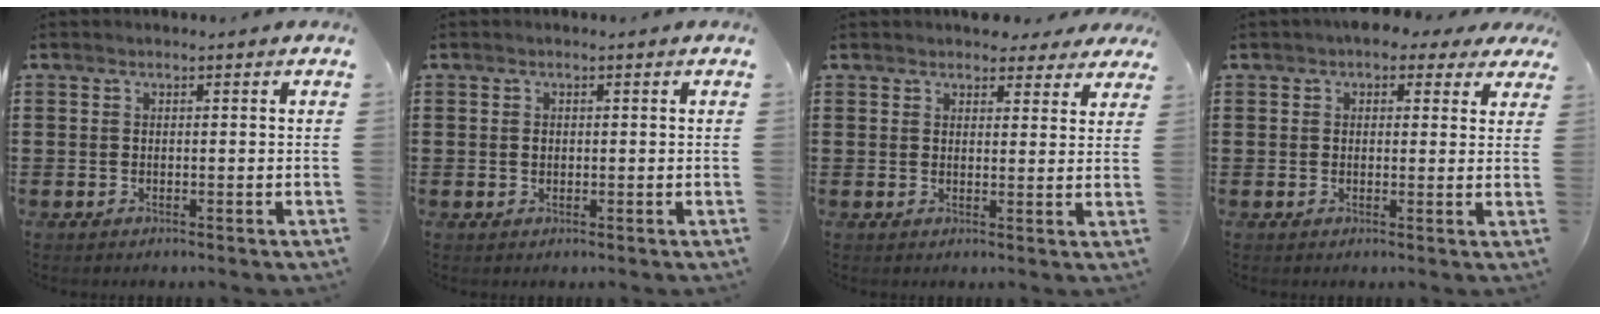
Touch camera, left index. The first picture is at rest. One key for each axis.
{"total": 0.8, "fx": 0.0, "fy": 0.7, "fz": 0.5, "tx": -0.013, "ty": 0.003, "tz": 0.000}
{"total": 3.7, "fx": 3.4, "fy": 1.2, "fz": 0.7, "tx": -0.008, "ty": -0.008, "tz": 0.061}
{"total": 3.2, "fx": 2.3, "fy": 1.8, "fz": 1.4, "tx": -0.030, "ty": 0.004, "tz": 0.039}